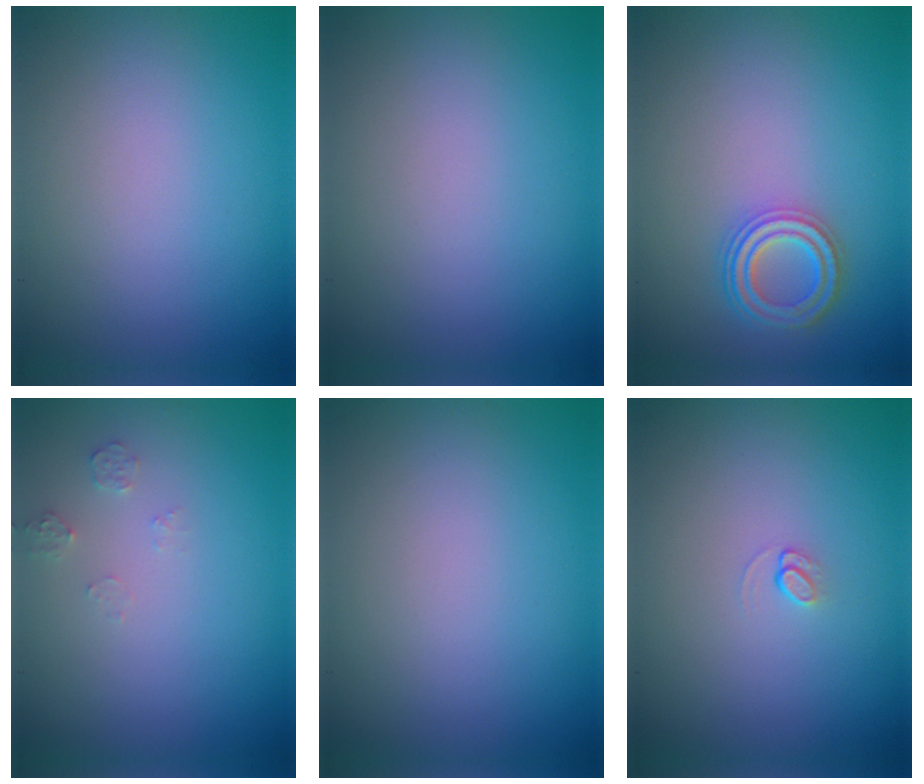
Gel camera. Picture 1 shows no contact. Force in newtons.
{"total": 0.0}
{"total": 3.7, "press": 3.4, "slide": 1.5}
{"total": 1.1, "press": 1.1, "slide": 0.1}
{"total": 0.0}
{"total": 0.8, "press": 0.5, "slide": 0.7}